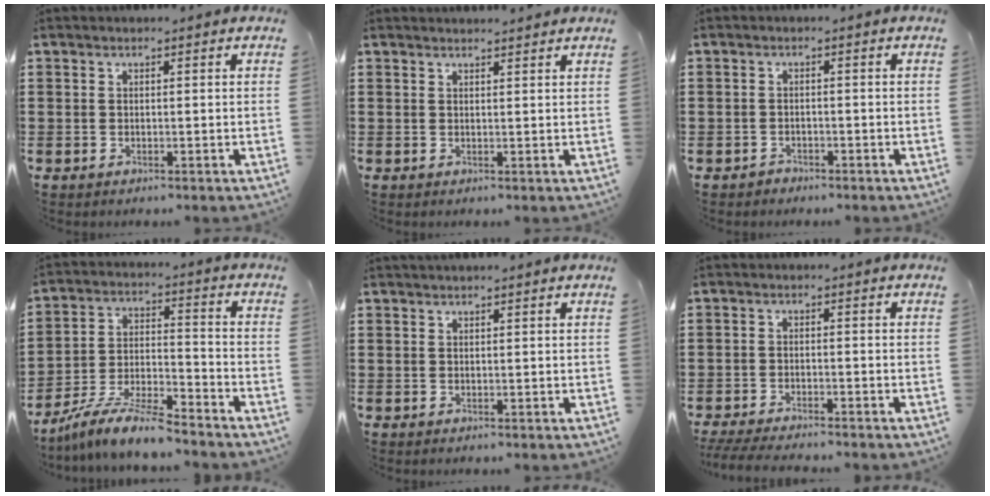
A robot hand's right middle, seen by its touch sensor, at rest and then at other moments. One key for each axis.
{"total": 1.2, "fx": 1.2, "fy": -0.2, "fz": 0.1, "tx": -0.004, "ty": -0.002, "tz": 0.022}
{"total": 1.3, "fx": -1.2, "fy": 0.6, "fz": -0.1, "tx": 0.000, "ty": 0.005, "tz": -0.028}
{"total": 8.7, "fx": -8.0, "fy": 0.6, "fz": 3.4, "tx": -0.067, "ty": 0.009, "tz": -0.156}
{"total": 0.5, "fx": 0.5, "fy": -0.1, "fz": 0.1, "tx": -0.003, "ty": 0.001, "tz": 0.009}
{"total": 3.4, "fx": -3.2, "fy": 0.1, "fz": 1.0, "tx": -0.030, "ty": -0.007, "tz": -0.069}